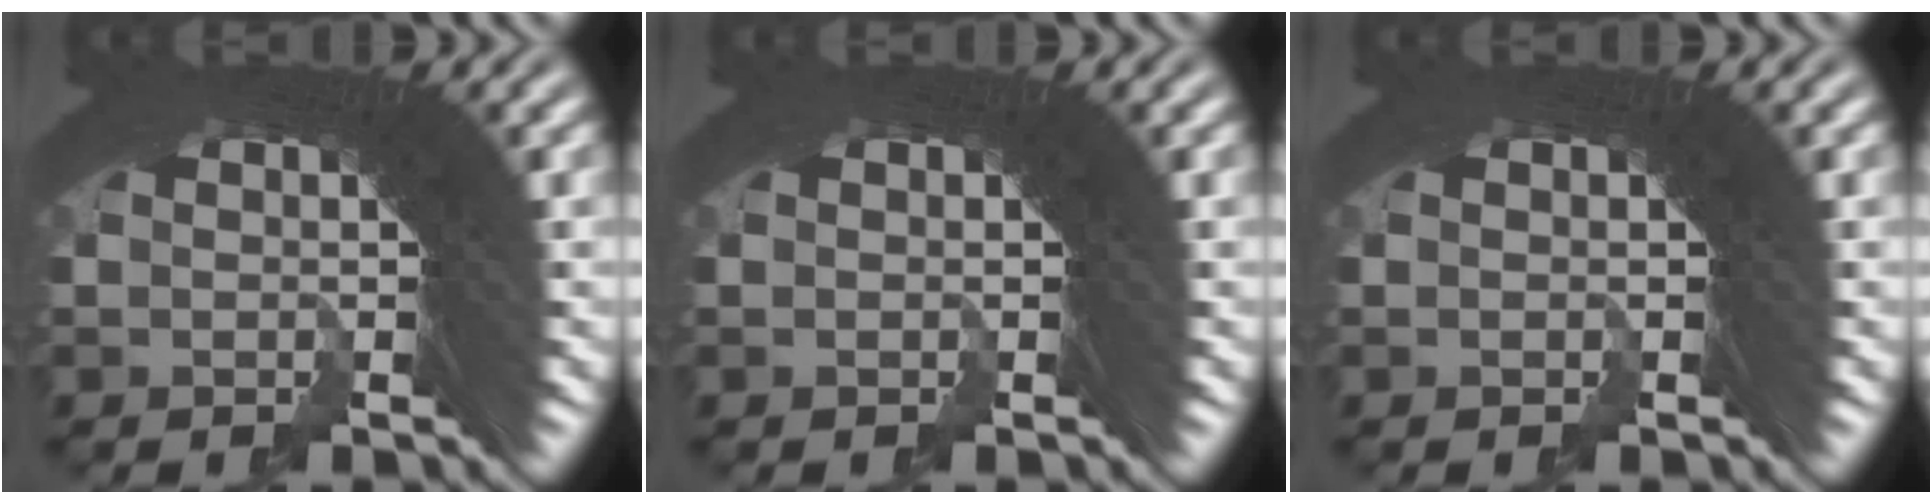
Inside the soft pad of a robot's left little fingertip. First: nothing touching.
{"total": 0.0}
{"total": 0.0}